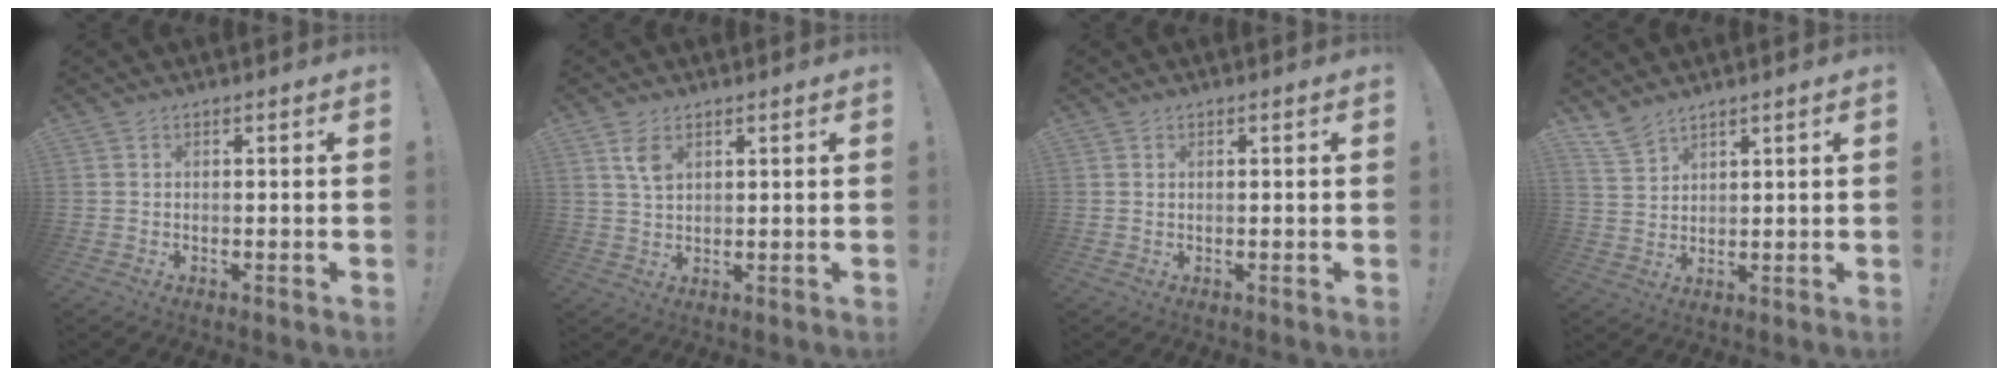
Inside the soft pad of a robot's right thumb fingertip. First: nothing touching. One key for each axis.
{"total": 4.8, "fx": 2.3, "fy": 2.4, "fz": 3.4, "tx": -0.058, "ty": -0.007, "tz": 0.041}
{"total": 0.6, "fx": 0.5, "fy": 0.3, "fz": 0.2, "tx": -0.005, "ty": 0.001, "tz": 0.010}
{"total": 6.1, "fx": 5.0, "fy": 2.8, "fz": 2.1, "tx": -0.043, "ty": -0.029, "tz": 0.098}